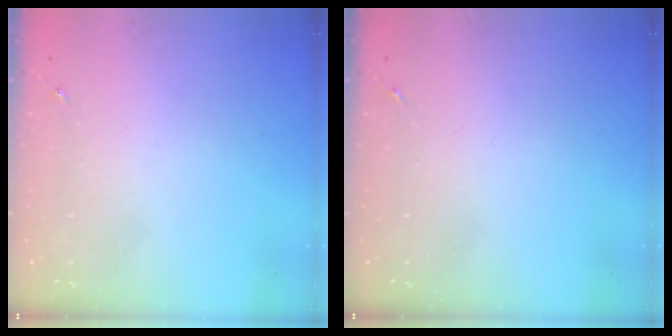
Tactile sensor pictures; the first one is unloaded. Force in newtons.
{"total": 0.0}